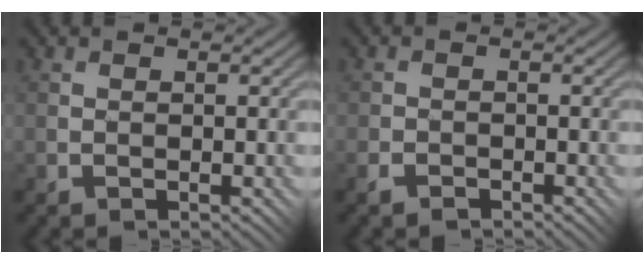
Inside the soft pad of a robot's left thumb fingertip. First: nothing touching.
{"total": 1.9, "force": [-1.5, 1.0, 0.7], "torque": [-0.016, 0.002, -0.032]}